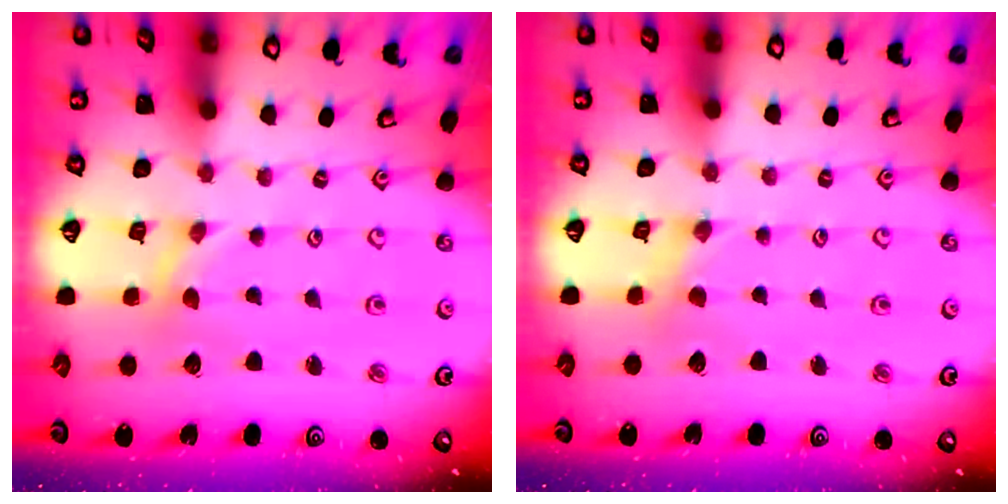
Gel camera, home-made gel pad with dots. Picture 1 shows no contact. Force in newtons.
{"total": 1.4, "press": 1.4, "slide": 0.3}